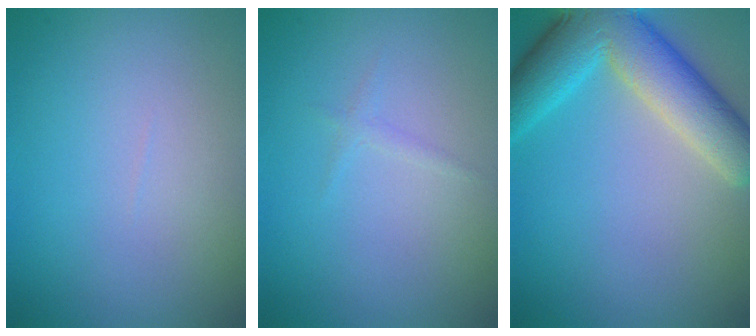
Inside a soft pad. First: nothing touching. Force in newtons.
{"total": 0.6, "press": 0.6, "slide": 0.1}
{"total": 8.8, "press": 8.8, "slide": 0.5}